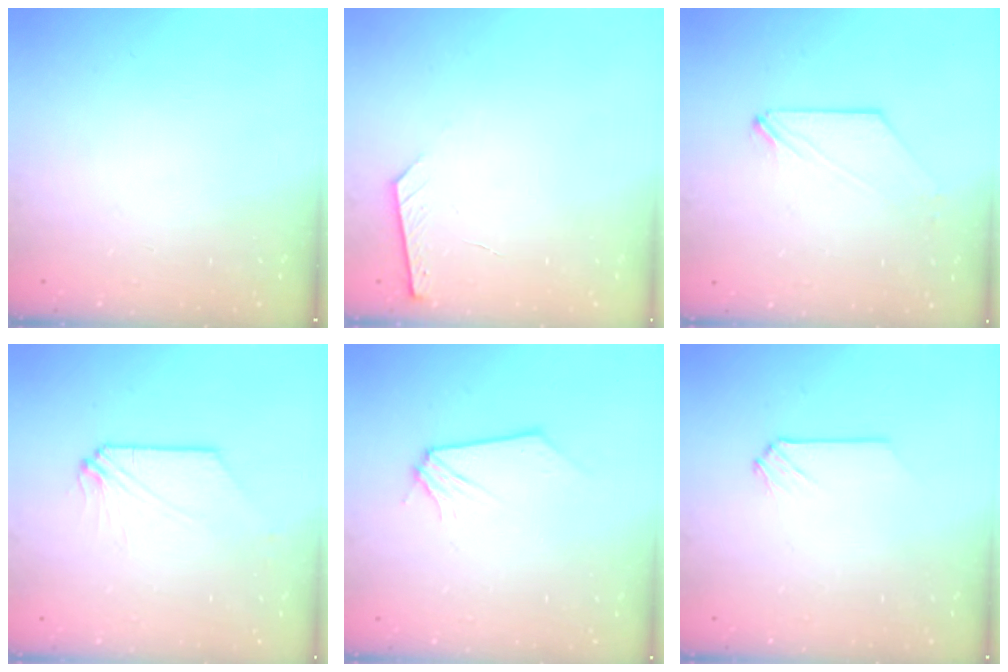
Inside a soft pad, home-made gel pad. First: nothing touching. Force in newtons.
{"total": 4.0, "press": 4.0, "slide": 0.4}
{"total": 1.3, "press": 1.3, "slide": 0.3}
{"total": 0.0}
{"total": 0.0}
{"total": 0.0}